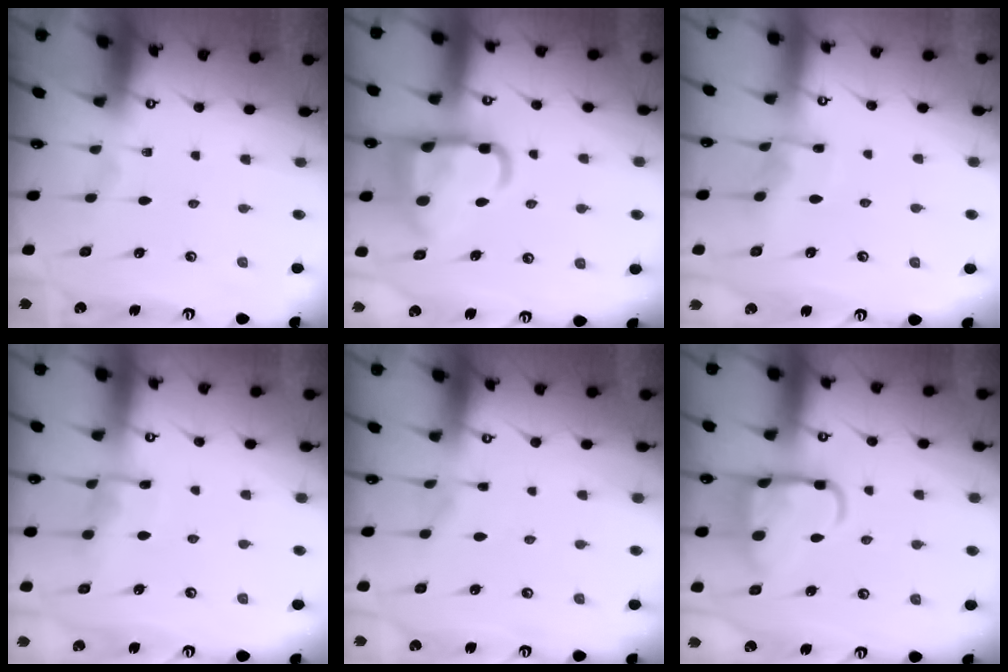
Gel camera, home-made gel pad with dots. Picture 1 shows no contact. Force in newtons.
{"total": 17.7, "press": 17.5, "slide": 2.0}
{"total": 7.3, "press": 7.2, "slide": 0.6}
{"total": 8.6, "press": 8.5, "slide": 0.9}
{"total": 2.8, "press": 2.7, "slide": 0.3}
{"total": 13.8, "press": 13.7, "slide": 1.5}